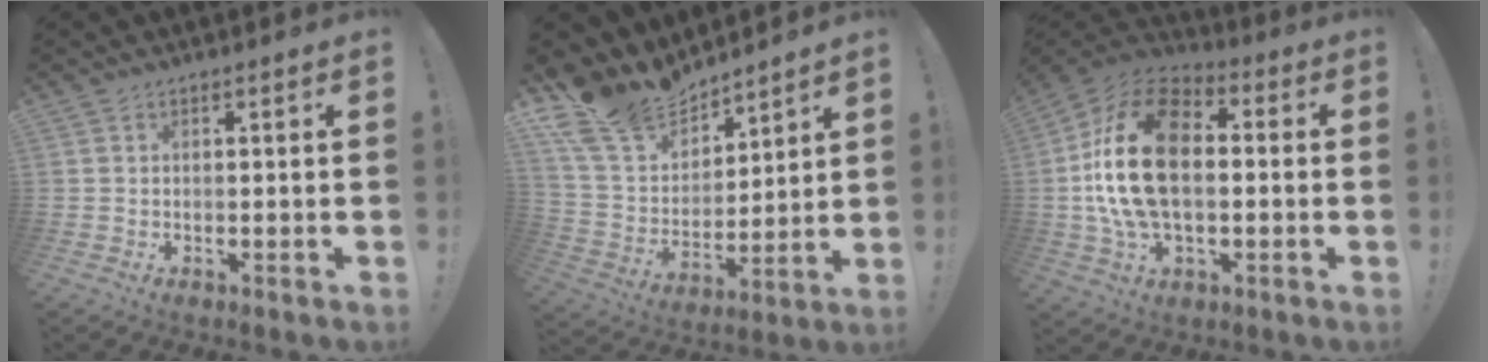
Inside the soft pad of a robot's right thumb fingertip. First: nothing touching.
{"total": 14.9, "force": [12.7, 7.0, 3.1], "torque": [-0.081, -0.100, 0.243]}
{"total": 23.5, "force": [0.6, 14.4, 18.6], "torque": [-0.350, 0.021, 0.012]}